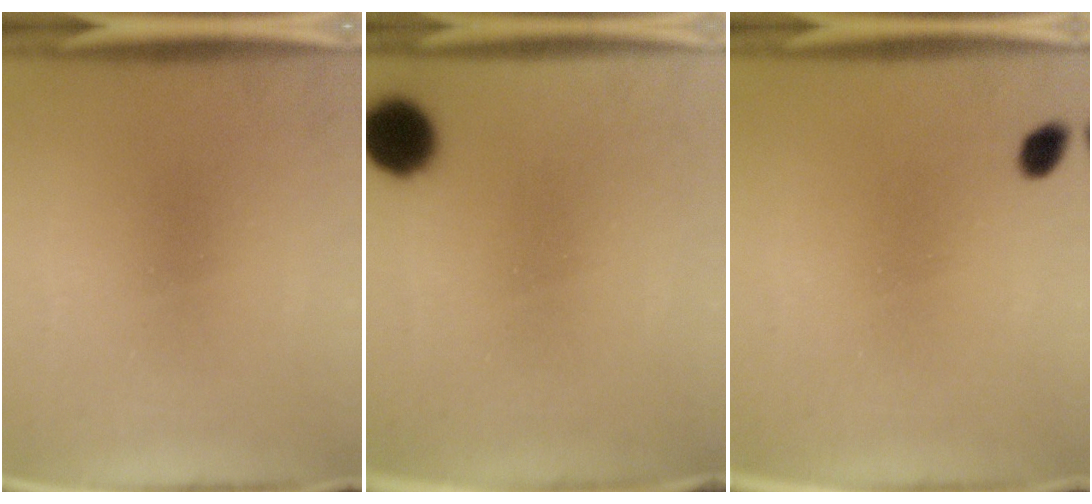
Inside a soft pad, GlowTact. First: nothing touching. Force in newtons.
{"total": 8.7}
{"total": 2.0}